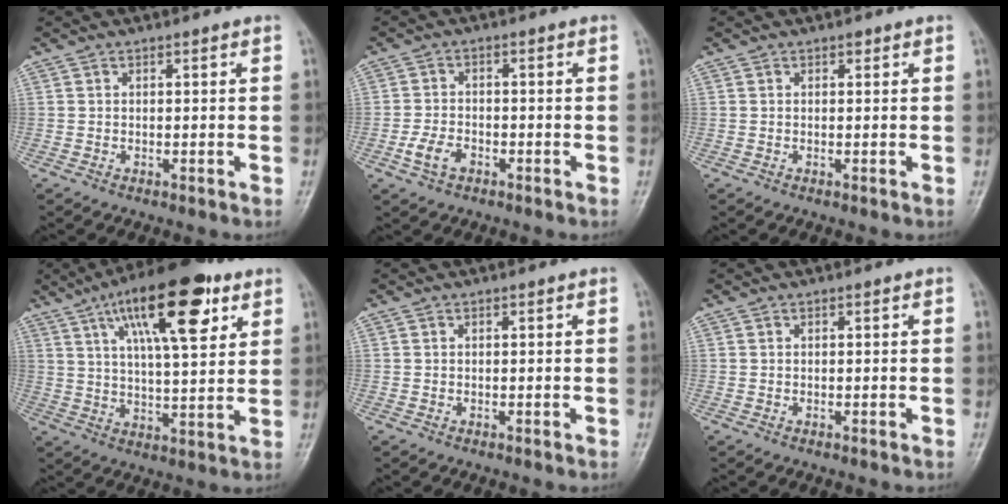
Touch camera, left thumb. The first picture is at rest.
{"total": 4.4, "force": [-2.1, 2.8, 2.7], "torque": [-0.052, 0.012, -0.041]}
{"total": 0.7, "force": [0.4, 0.4, 0.4], "torque": [-0.001, -0.001, 0.004]}
{"total": 19.0, "force": [9.0, 6.5, 15.4], "torque": [-0.218, -0.022, 0.143]}
{"total": 0.0}
{"total": 0.0}